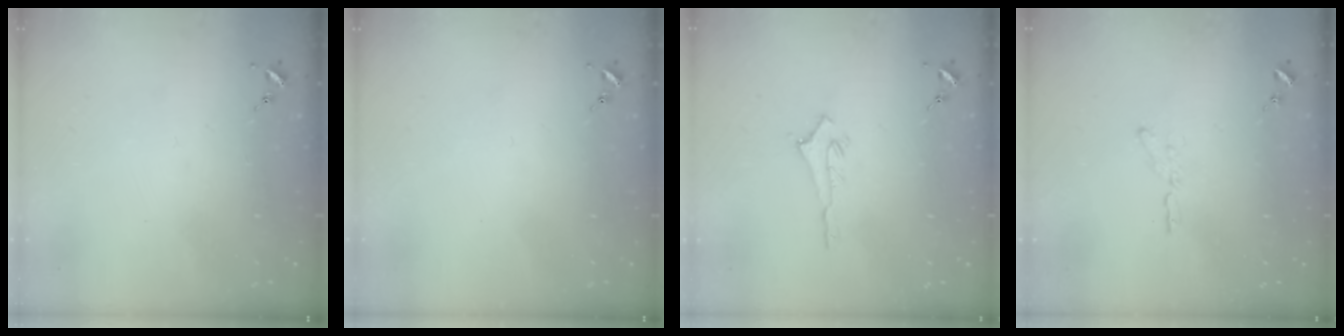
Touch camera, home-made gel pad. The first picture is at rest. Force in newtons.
{"total": 0.0}
{"total": 2.7, "press": 2.7, "slide": 0.2}
{"total": 3.3, "press": 3.3, "slide": 0.3}